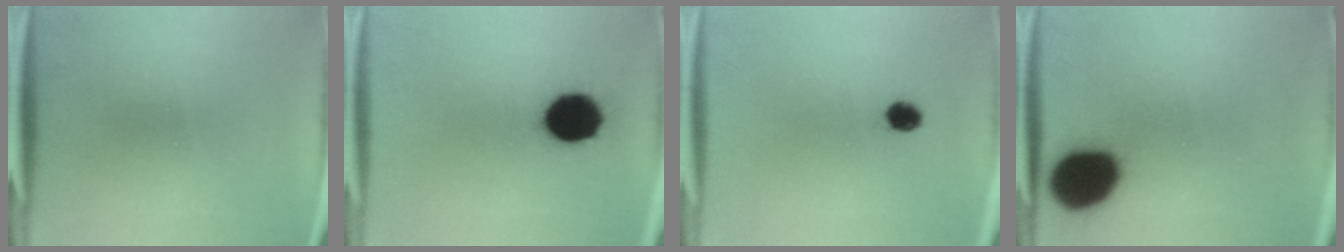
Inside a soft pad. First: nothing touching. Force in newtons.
{"total": 14.1}
{"total": 2.9}
{"total": 18.4}